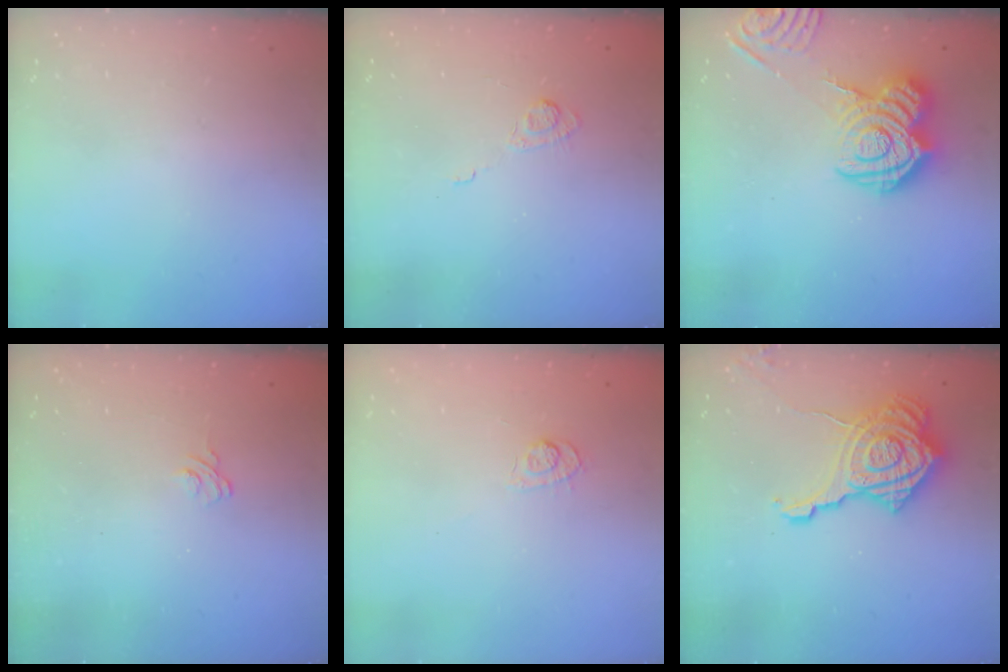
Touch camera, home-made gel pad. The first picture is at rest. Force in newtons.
{"total": 2.8, "press": 2.4, "slide": 1.4}
{"total": 13.5, "press": 13.5, "slide": 1.2}
{"total": 2.5, "press": 2.1, "slide": 1.3}
{"total": 3.8, "press": 3.4, "slide": 1.6}
{"total": 20.6, "press": 20.5, "slide": 1.8}